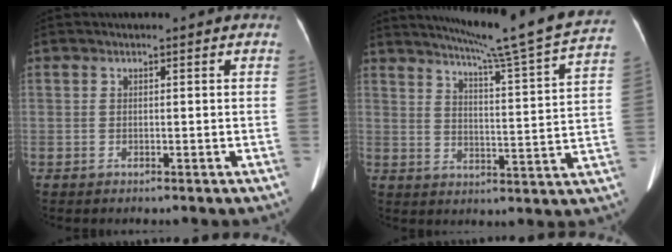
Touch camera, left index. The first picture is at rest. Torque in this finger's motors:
{"motor_torque": [0.35, -1.44, 0.02, 0.06]}